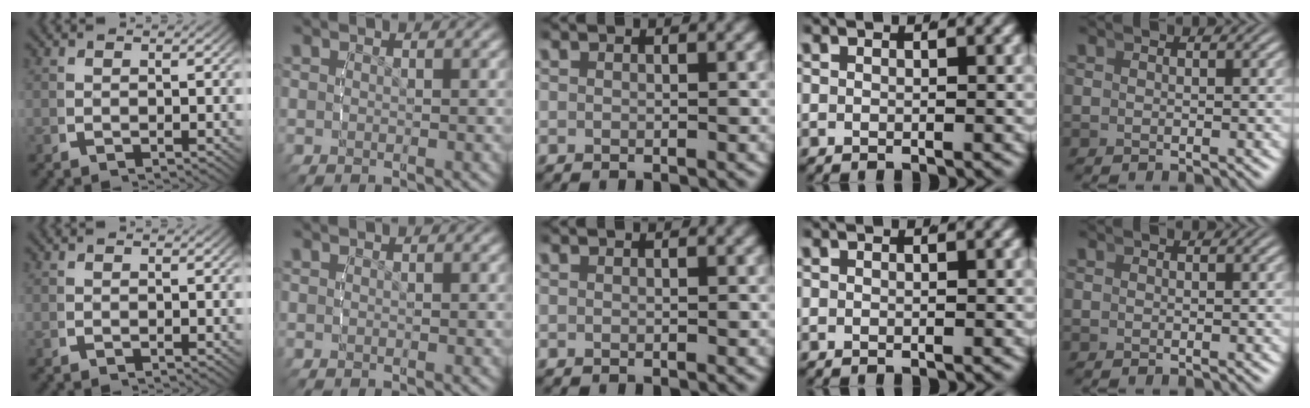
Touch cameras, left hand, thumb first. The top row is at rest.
{}